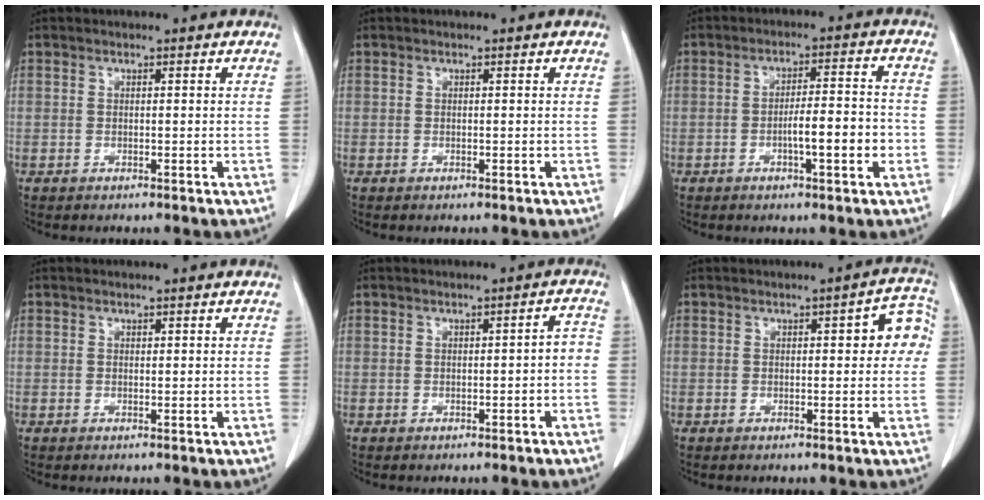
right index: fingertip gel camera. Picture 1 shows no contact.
{"total": 0.0}
{"total": 6.7, "force": [-2.1, 0.8, 6.3], "torque": [-0.102, 0.010, -0.030]}
{"total": 0.0}
{"total": 2.0, "force": [-0.8, 0.6, 1.8], "torque": [-0.018, 0.010, -0.008]}
{"total": 5.6, "force": [0.9, 1.9, 5.2], "torque": [-0.047, 0.020, 0.004]}